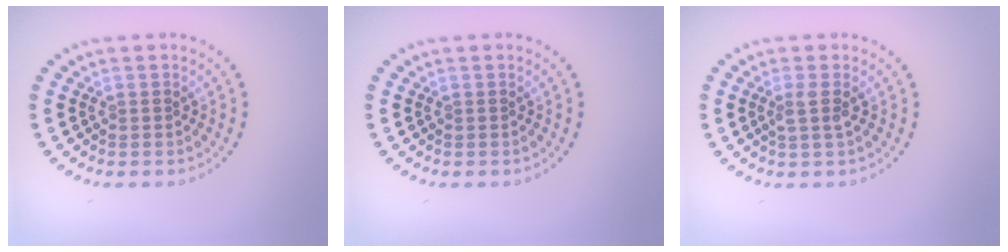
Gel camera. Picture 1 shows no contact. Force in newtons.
{"total": 0.0}
{"total": 1.5, "press": 1.1, "slide": 0.9}